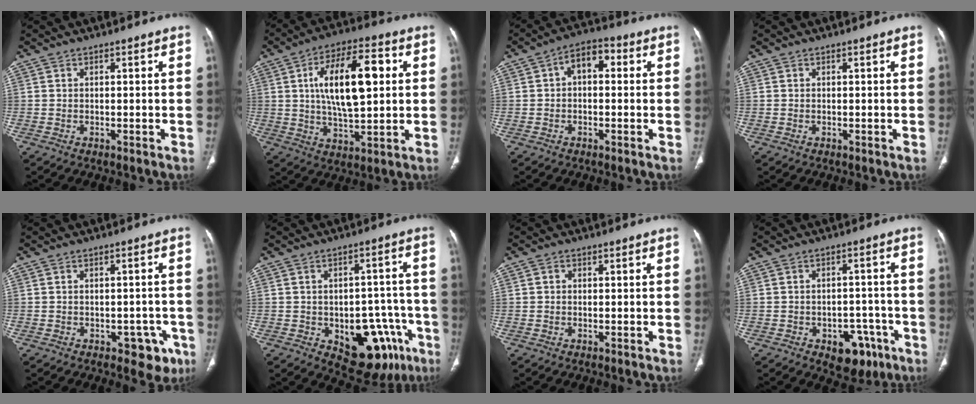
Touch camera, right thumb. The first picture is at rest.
{"total": 17.0, "force": [3.3, 7.4, 15.0], "torque": [-0.234, 0.008, 0.053]}
{"total": 6.2, "force": [0.8, 3.8, 4.8], "torque": [-0.053, 0.023, 0.000]}
{"total": 0.0}
{"total": 5.3, "force": [-2.7, 3.3, 3.1], "torque": [-0.007, 0.013, -0.029]}
{"total": 16.2, "force": [-6.8, 9.5, 11.3], "torque": [-0.099, 0.036, -0.077]}
{"total": 0.6, "force": [0.1, 0.5, 0.1], "torque": [0.001, 0.002, 0.001]}
{"total": 8.6, "force": [-4.5, 5.5, 4.9], "torque": [-0.030, 0.030, -0.050]}